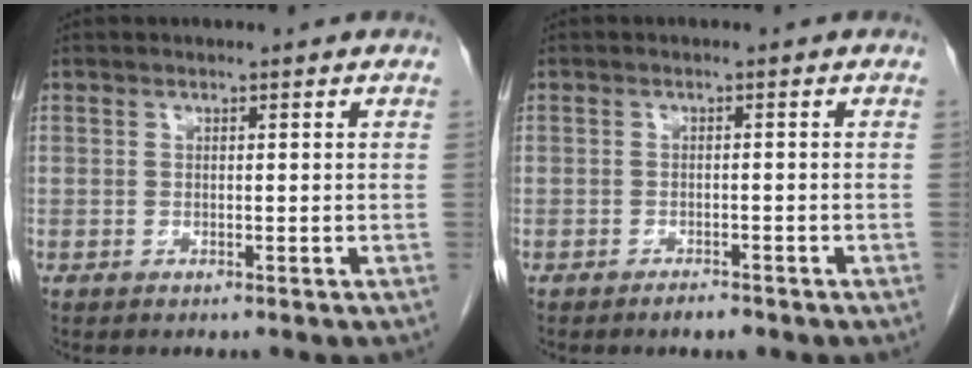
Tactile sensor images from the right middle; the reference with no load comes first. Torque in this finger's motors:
{"motor_torque": [0.48, -0.33, -0.01, 0.01]}